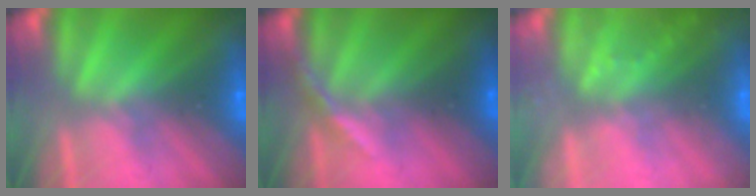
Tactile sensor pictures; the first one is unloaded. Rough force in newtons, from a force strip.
{"total": 3.0}
{"total": 2.2}